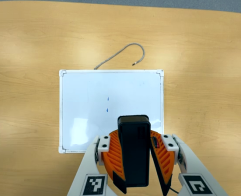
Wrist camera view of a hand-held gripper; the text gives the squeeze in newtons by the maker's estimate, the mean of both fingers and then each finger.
{"total": 11.7, "left": 11.0, "right": 12.3}